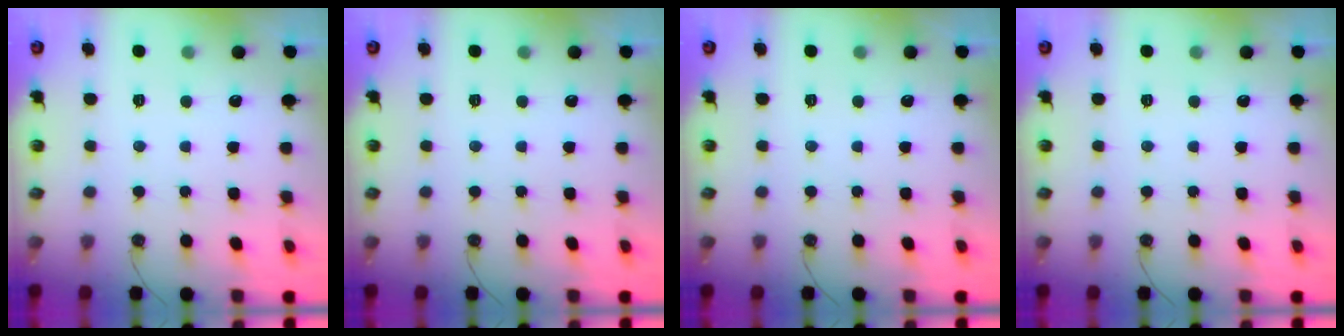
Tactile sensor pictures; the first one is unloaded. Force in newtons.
{"total": 0.0}
{"total": 0.0}
{"total": 0.0}